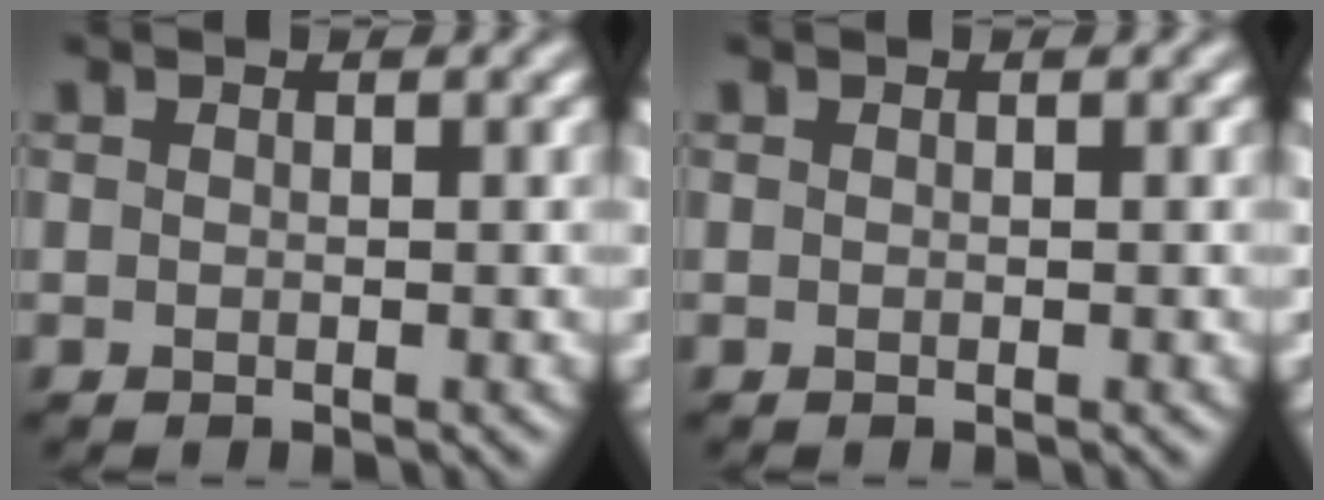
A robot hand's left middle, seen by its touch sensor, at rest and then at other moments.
{"total": 0.0}